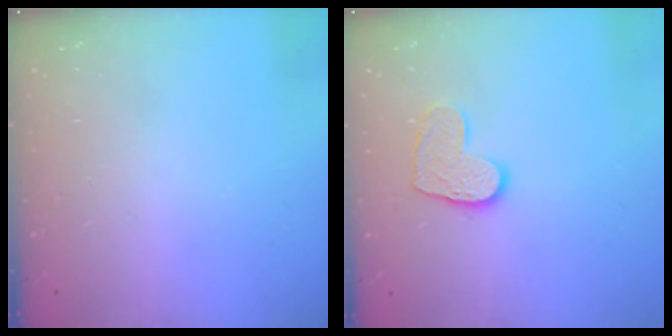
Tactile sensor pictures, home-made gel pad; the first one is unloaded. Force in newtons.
{"total": 9.1, "press": 9.1, "slide": 0.2}